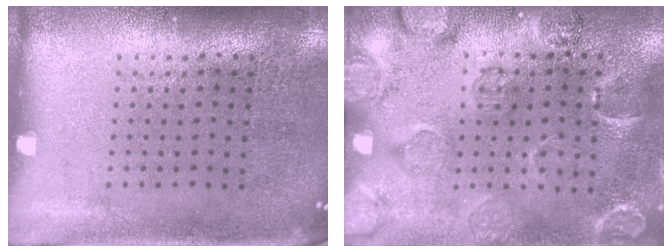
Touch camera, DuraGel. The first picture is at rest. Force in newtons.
{"total": 2.8, "press": 1.9, "slide": 2.1}